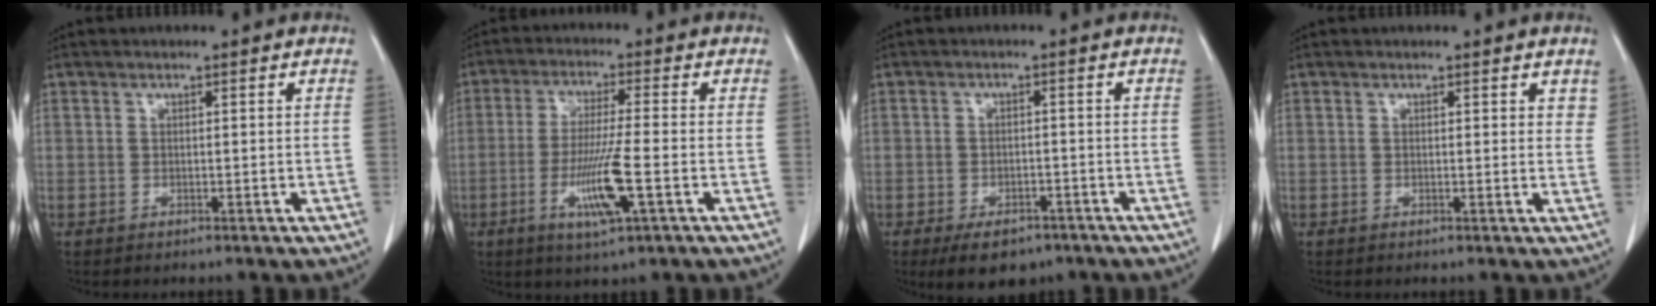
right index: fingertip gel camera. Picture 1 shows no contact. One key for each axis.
{"total": 9.0, "fx": -3.0, "fy": 0.0, "fz": 8.5, "tx": -0.165, "ty": -0.015, "tz": -0.056}
{"total": 6.1, "fx": -4.2, "fy": 3.3, "fz": 2.9, "tx": -0.041, "ty": 0.000, "tz": -0.058}
{"total": 1.6, "fx": 1.2, "fy": 0.8, "fz": 0.7, "tx": 0.005, "ty": -0.002, "tz": 0.005}